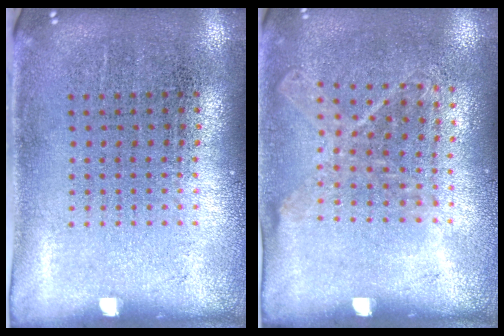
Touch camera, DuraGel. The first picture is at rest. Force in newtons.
{"total": 1.2, "press": 1.0, "slide": 0.6}